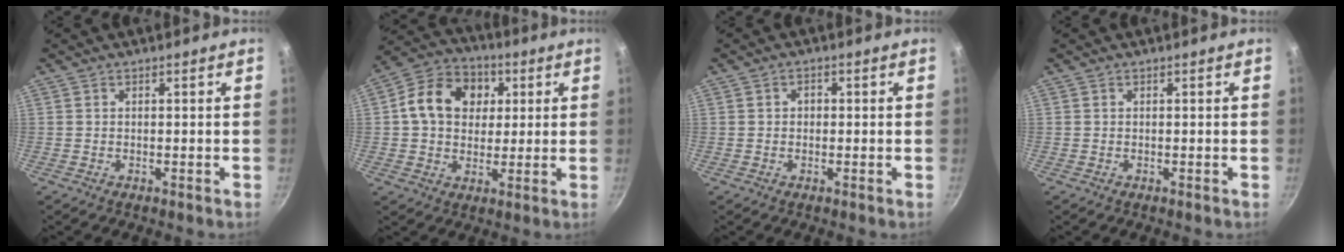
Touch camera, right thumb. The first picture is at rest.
{"total": 13.6, "force": [2.9, 10.9, 7.6], "torque": [-0.109, 0.015, 0.032]}
{"total": 1.5, "force": [0.1, 1.3, 0.9], "torque": [-0.010, 0.004, 0.000]}
{"total": 0.0}